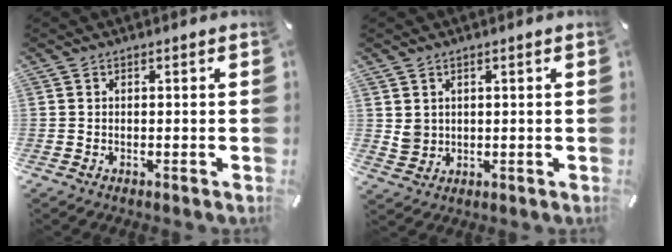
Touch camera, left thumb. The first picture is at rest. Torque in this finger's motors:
{"motor_torque": [0.43, 0.15, 0.29, -0.19, 0.07]}